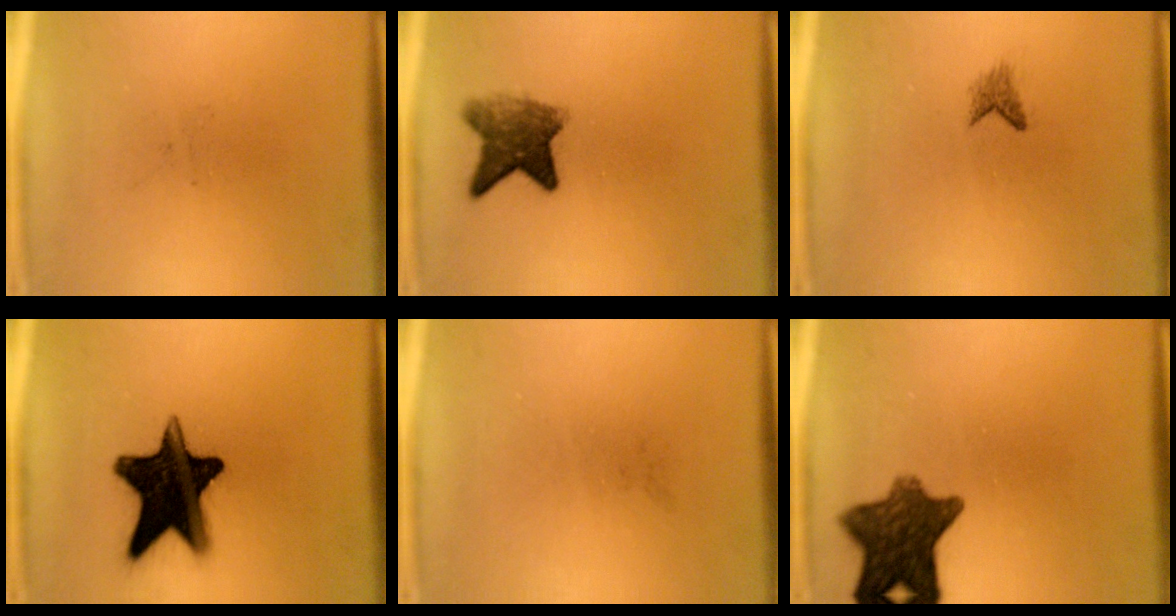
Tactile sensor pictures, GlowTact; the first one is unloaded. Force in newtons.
{"total": 6.2}
{"total": 1.2}
{"total": 18.2}
{"total": 0.0}
{"total": 10.1}